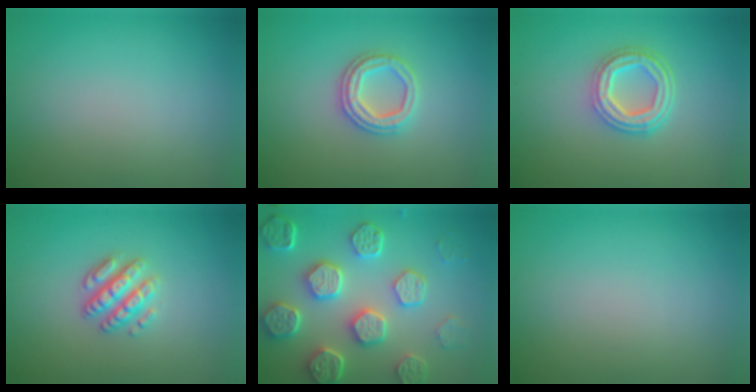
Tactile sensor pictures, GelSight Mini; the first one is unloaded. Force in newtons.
{"total": 2.9, "press": 2.7, "slide": 1.0}
{"total": 4.3, "press": 3.3, "slide": 2.6}
{"total": 3.0, "press": 2.6, "slide": 1.5}
{"total": 7.5, "press": 6.2, "slide": 4.2}
{"total": 0.0}